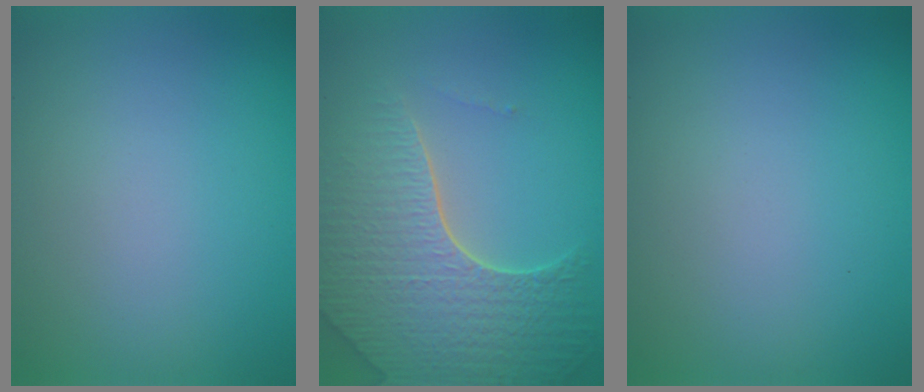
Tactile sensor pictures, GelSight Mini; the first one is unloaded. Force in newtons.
{"total": 8.2, "press": 5.8, "slide": 5.9}
{"total": 0.0}